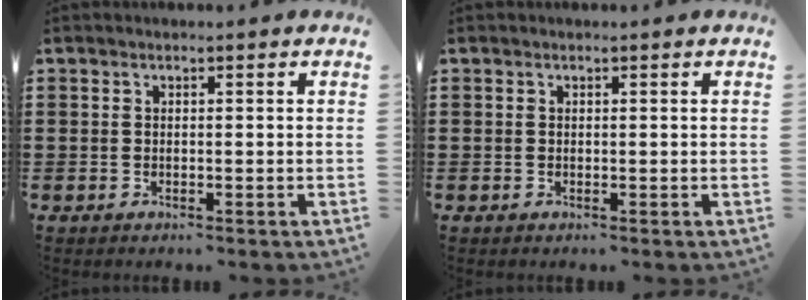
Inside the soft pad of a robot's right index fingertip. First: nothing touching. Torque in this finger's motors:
{"motor_torque": [0.00, 0.00, 0.00, 0.00]}